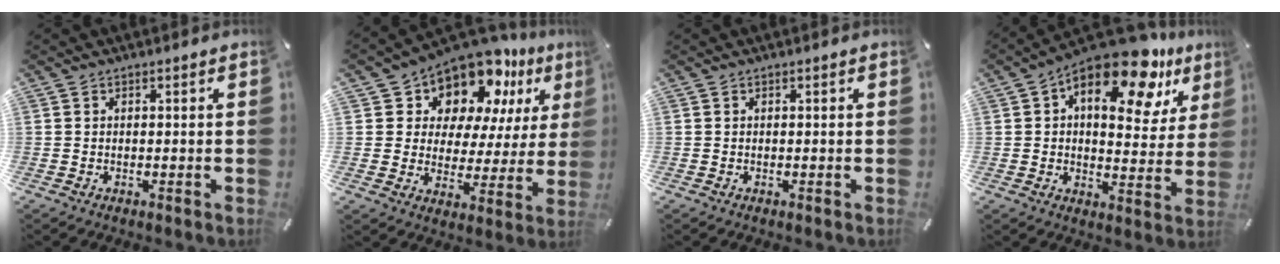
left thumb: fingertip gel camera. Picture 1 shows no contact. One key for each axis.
{"total": 13.3, "fx": 11.1, "fy": 6.7, "fz": 2.9, "tx": -0.061, "ty": -0.103, "tz": 0.198}
{"total": 0.0}
{"total": 17.6, "fx": 10.9, "fy": 7.5, "fz": 11.6, "tx": -0.164, "ty": -0.070, "tz": 0.176}